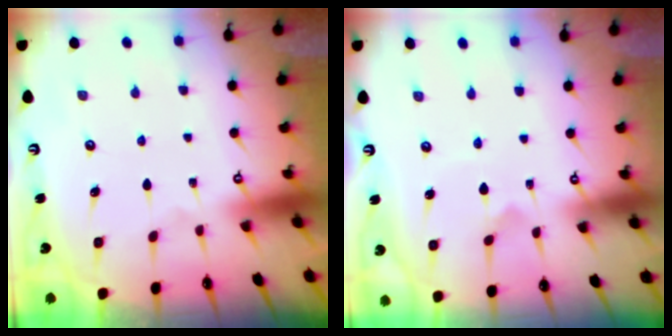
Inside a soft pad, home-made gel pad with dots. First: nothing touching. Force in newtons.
{"total": 1.6, "press": 1.5, "slide": 0.5}